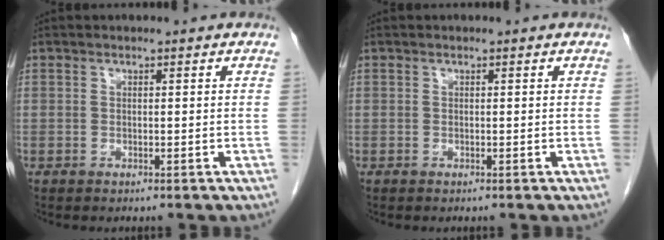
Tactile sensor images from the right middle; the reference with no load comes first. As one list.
[{"total": 0.0}]